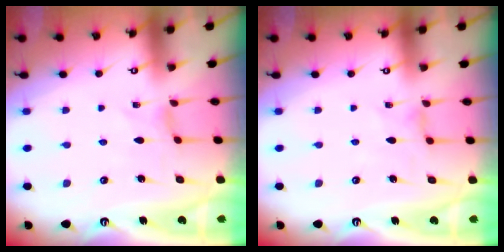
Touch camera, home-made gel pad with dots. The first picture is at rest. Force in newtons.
{"total": 1.6, "press": 1.5, "slide": 0.3}